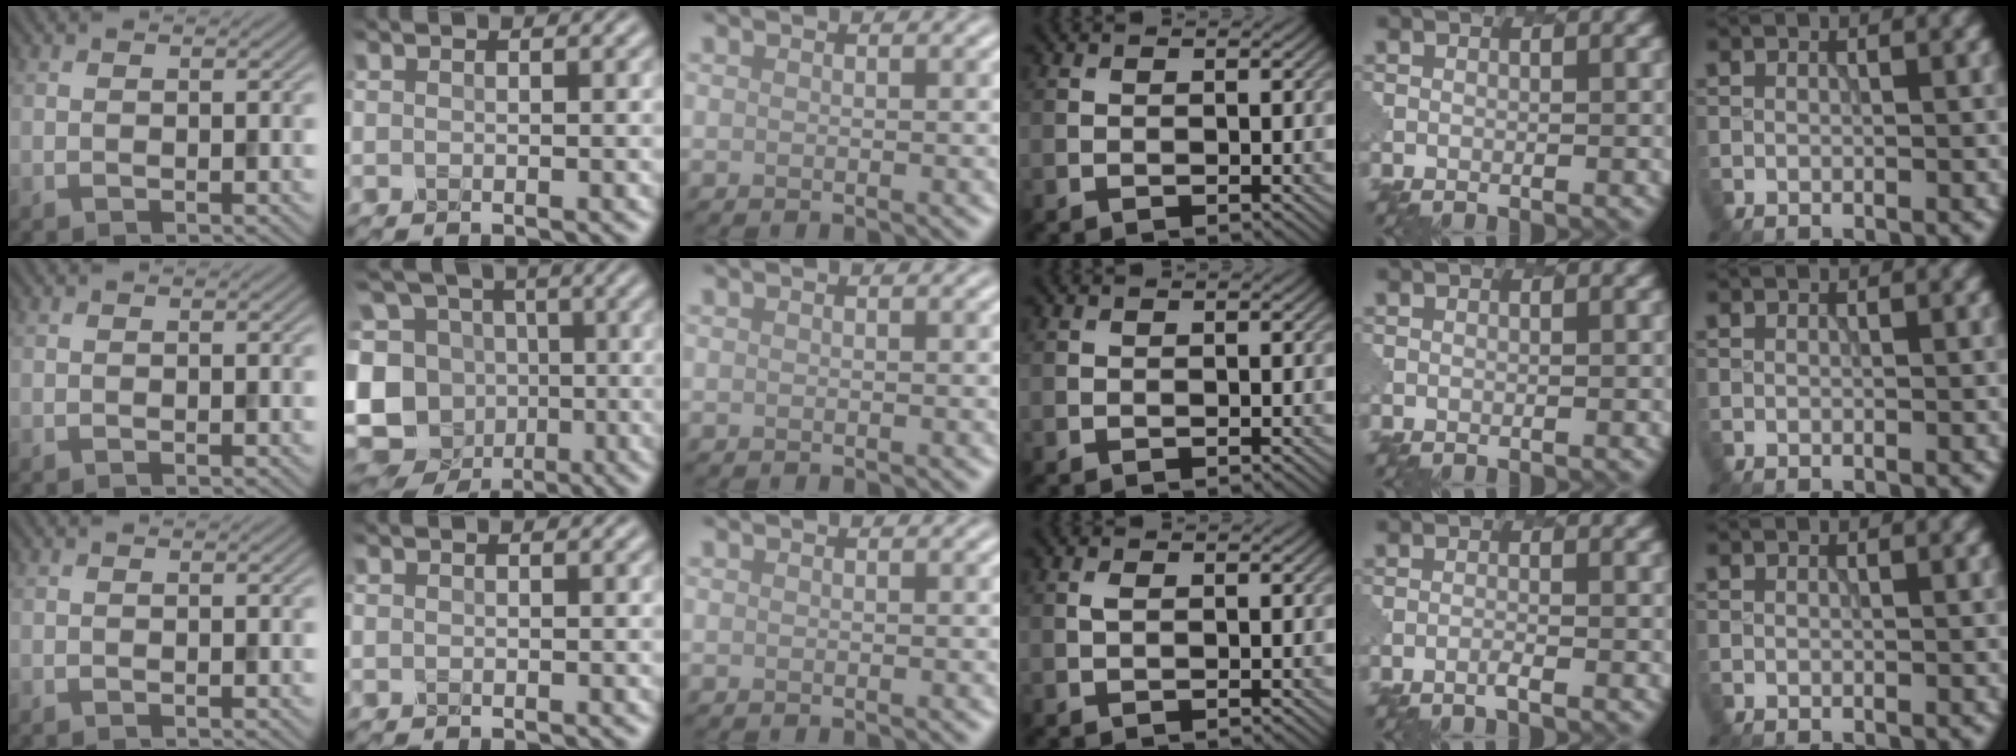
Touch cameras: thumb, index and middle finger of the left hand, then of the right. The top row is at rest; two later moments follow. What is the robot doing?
{"motion": "extract", "object": "pen bag"}